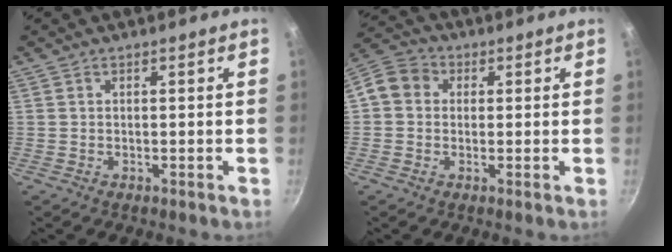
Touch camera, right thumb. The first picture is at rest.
{"total": 6.8, "force": [0.7, 6.0, 3.1], "torque": [-0.036, 0.015, -0.009]}